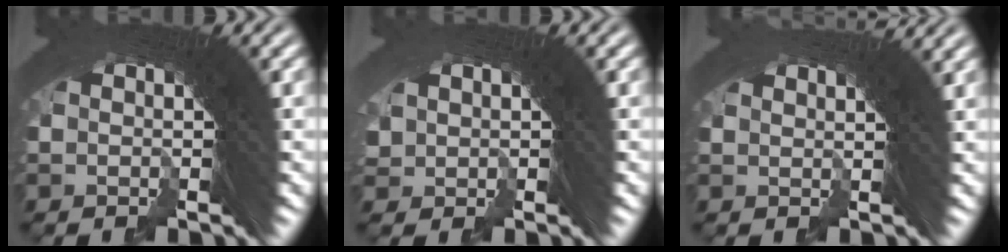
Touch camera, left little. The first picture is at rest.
{"total": 0.0}
{"total": 3.7, "force": [3.0, -0.8, 1.9], "torque": [-0.013, 0.015, 0.047]}